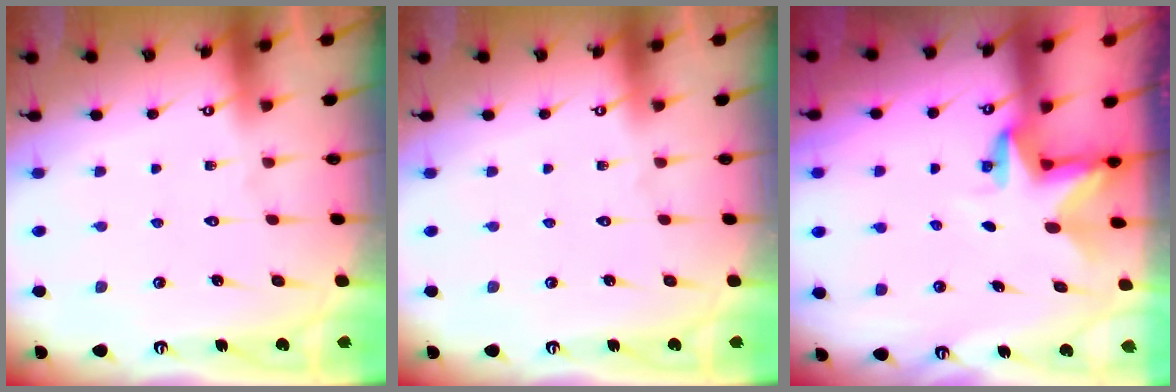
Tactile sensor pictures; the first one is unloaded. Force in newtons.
{"total": 0.0}
{"total": 2.9, "press": 2.9, "slide": 0.2}